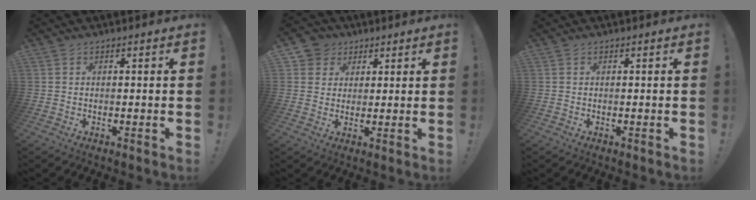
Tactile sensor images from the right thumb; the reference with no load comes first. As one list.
[{"total": 5.7, "force": [2.4, 5.2, 0.6], "torque": [-0.010, -0.014, 0.047]}, {"total": 0.0}]